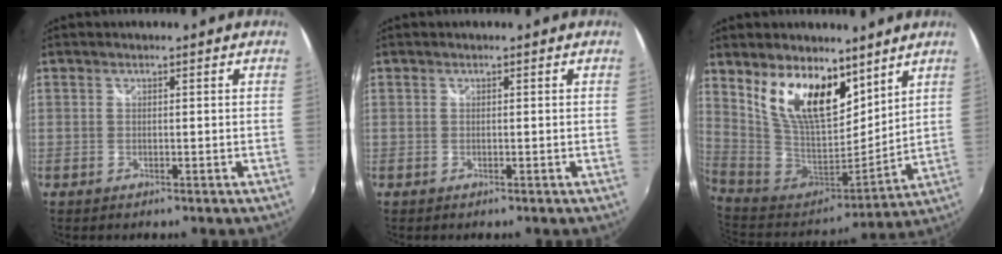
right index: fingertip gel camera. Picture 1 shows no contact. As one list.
[{"total": 0.0}, {"total": 18.1, "force": [9.4, 9.3, 12.4], "torque": [-0.240, 0.004, 0.185]}]